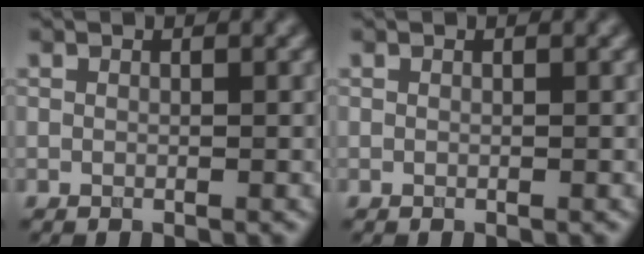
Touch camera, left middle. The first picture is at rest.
{"total": 0.0}